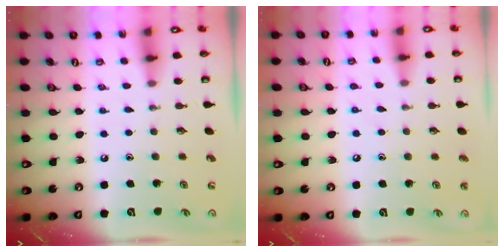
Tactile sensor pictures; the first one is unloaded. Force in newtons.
{"total": 4.9, "press": 4.9, "slide": 0.6}